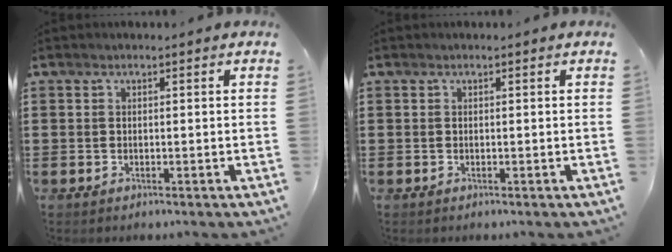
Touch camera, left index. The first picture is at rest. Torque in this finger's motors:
{"motor_torque": [0.00, 0.00, 0.00, 0.00]}